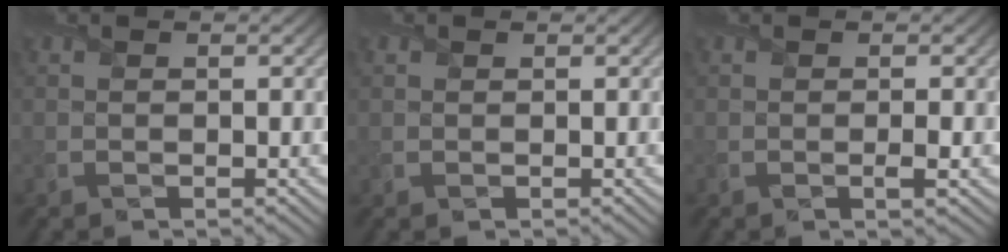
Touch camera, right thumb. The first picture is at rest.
{"total": 0.8, "force": [0.5, 0.6, 0.1], "torque": [-0.005, -0.001, 0.012]}
{"total": 1.2, "force": [-0.1, 0.1, 1.2], "torque": [-0.022, -0.003, -0.003]}